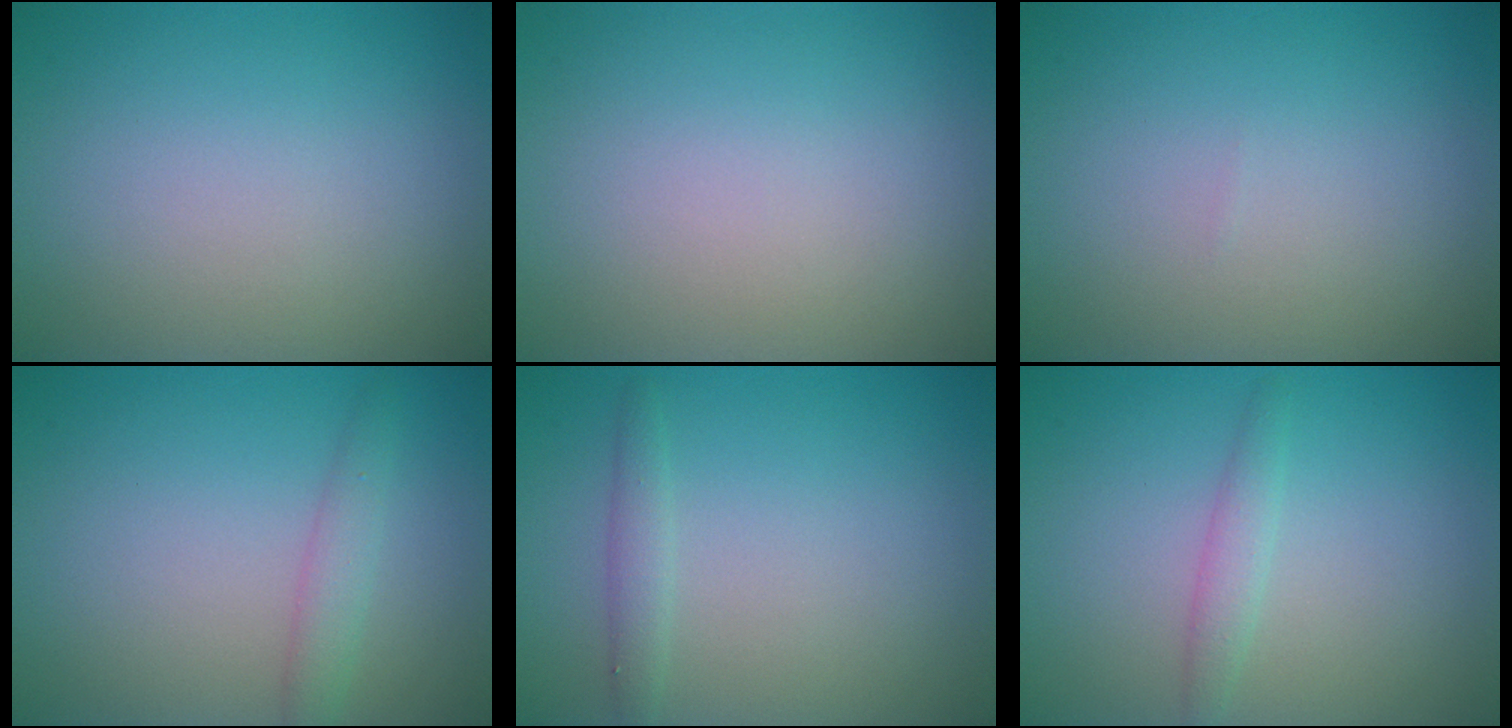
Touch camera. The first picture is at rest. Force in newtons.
{"total": 0.0}
{"total": 0.0}
{"total": 1.8, "press": 1.8, "slide": 0.0}
{"total": 1.3, "press": 1.3, "slide": 0.2}
{"total": 1.5, "press": 1.5, "slide": 0.1}